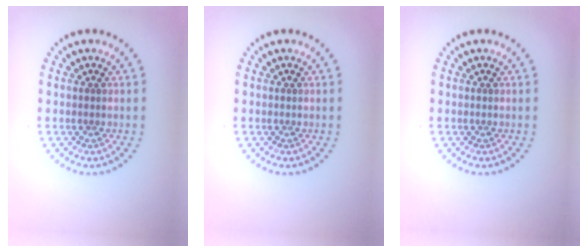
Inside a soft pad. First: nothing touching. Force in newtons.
{"total": 0.0}
{"total": 0.0}